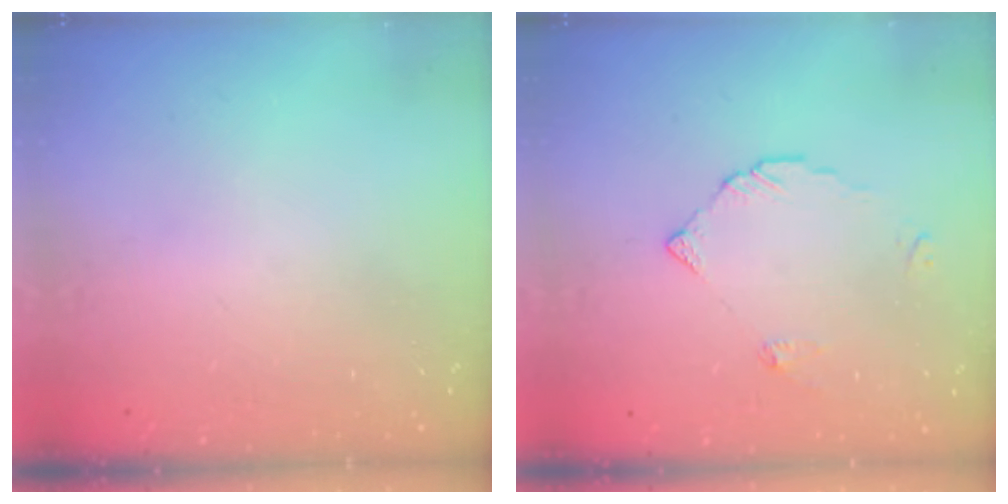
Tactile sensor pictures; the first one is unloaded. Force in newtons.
{"total": 3.4, "press": 3.4, "slide": 0.2}